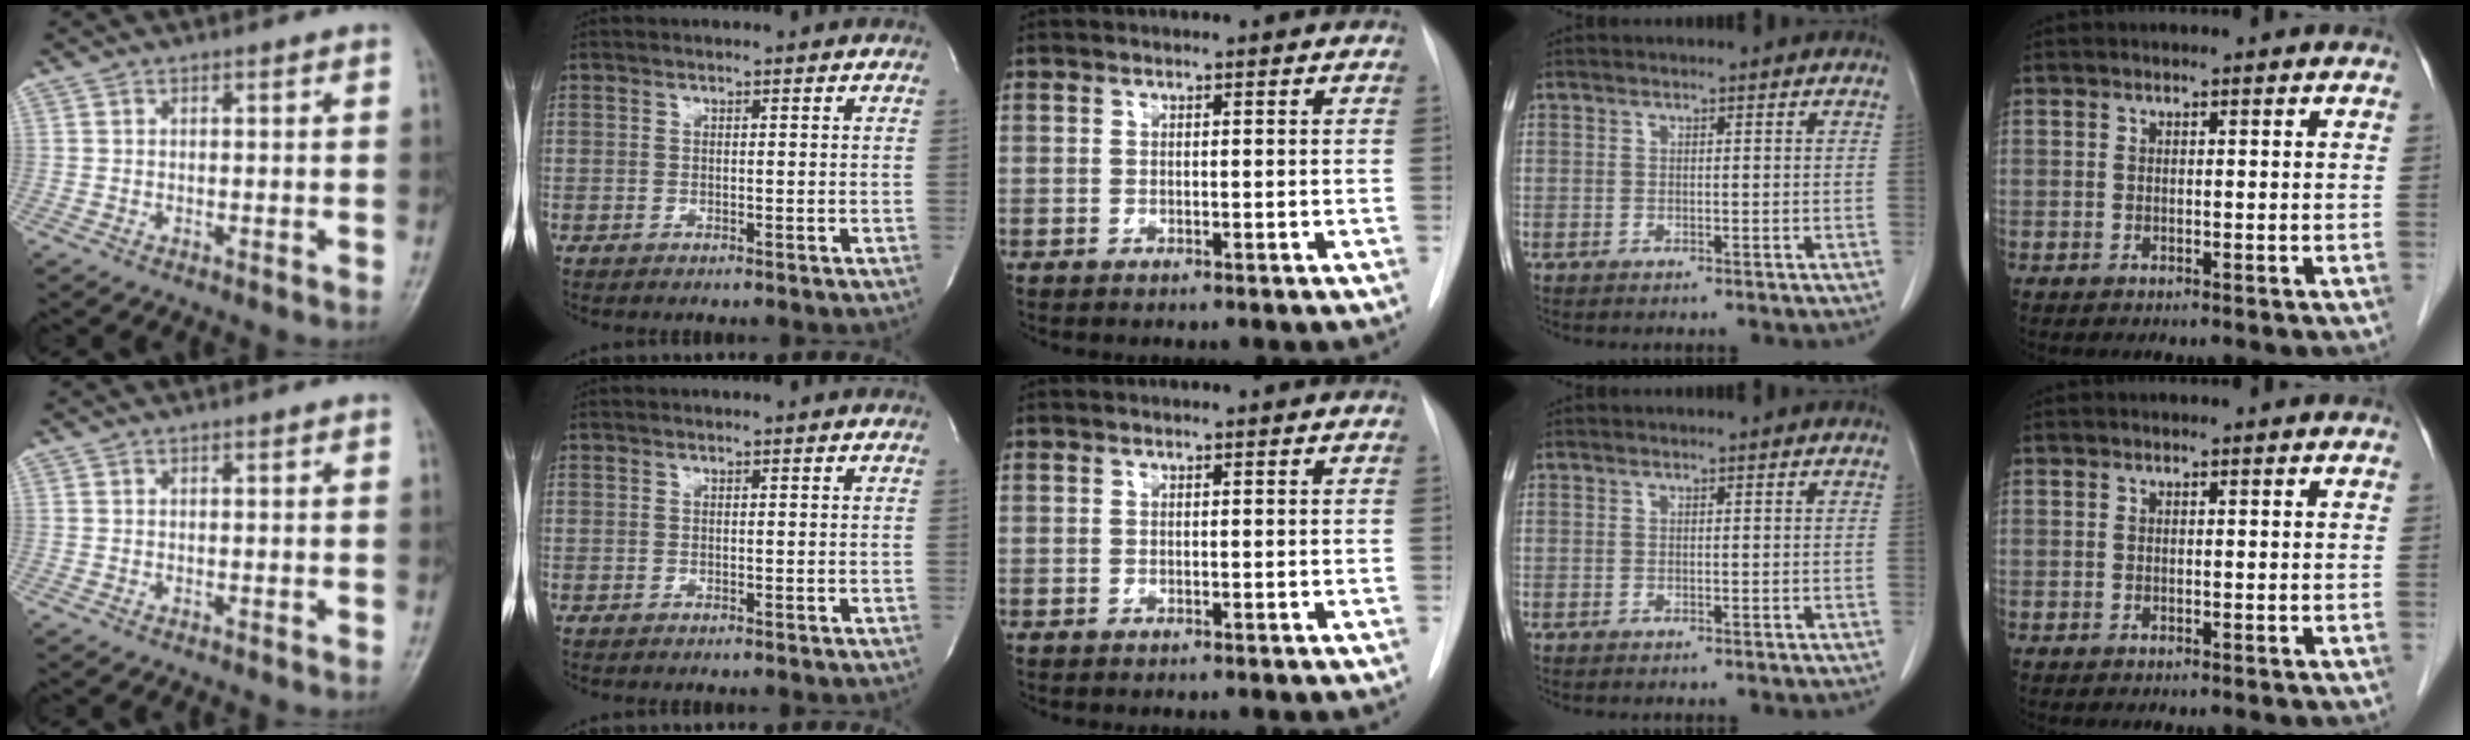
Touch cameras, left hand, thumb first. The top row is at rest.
{}